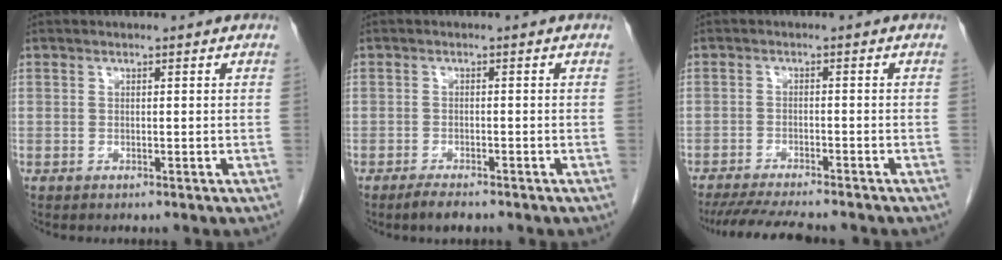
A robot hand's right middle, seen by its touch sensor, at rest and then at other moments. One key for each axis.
{"total": 2.6, "fx": -2.3, "fy": 0.3, "fz": 1.3, "tx": -0.033, "ty": -0.007, "tz": -0.039}
{"total": 10.0, "fx": -8.9, "fy": 0.9, "fz": 4.4, "tx": -0.066, "ty": -0.018, "tz": -0.134}